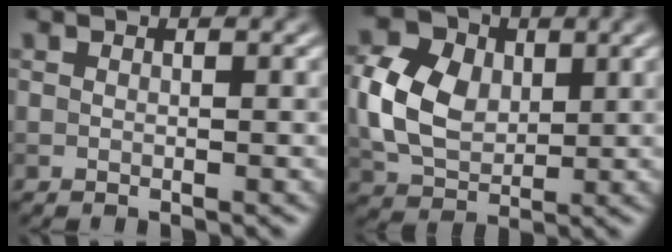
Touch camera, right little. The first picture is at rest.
{"total": 6.8, "force": [0.7, 5.1, 4.5], "torque": [-0.101, 0.009, 0.009]}